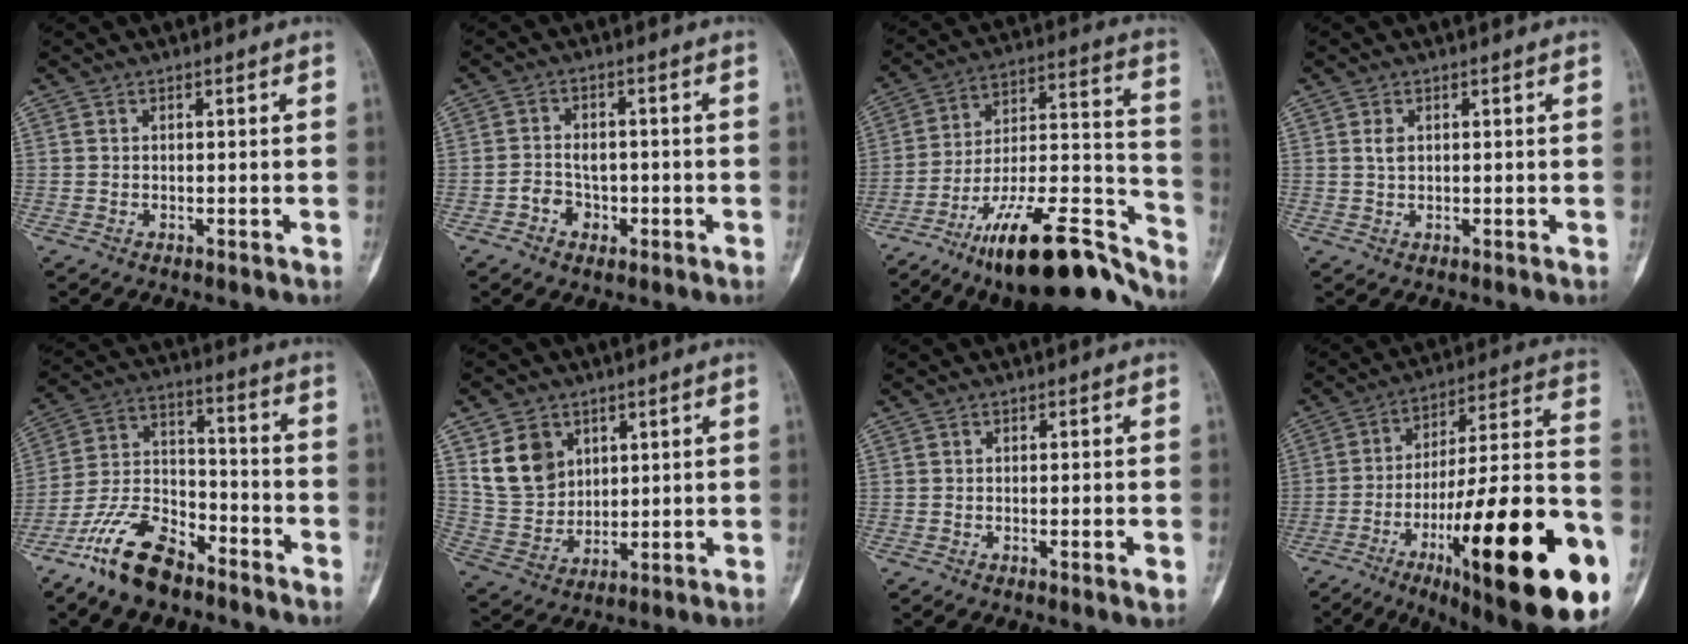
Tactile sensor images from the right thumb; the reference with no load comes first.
{"total": 4.4, "force": [-1.9, 3.5, 2.0], "torque": [-0.013, 0.022, -0.032]}
{"total": 25.3, "force": [-18.0, 7.3, 16.2], "torque": [-0.196, 0.106, -0.298]}
{"total": 1.7, "force": [0.5, 1.1, 1.2], "torque": [-0.023, 0.000, 0.011]}
{"total": 14.0, "force": [-10.0, 6.3, 7.5], "torque": [-0.137, 0.068, -0.196]}
{"total": 10.6, "force": [4.6, 8.2, 4.9], "torque": [-0.071, -0.022, 0.104]}
{"total": 1.9, "force": [-0.5, 0.2, 1.8], "torque": [-0.029, -0.004, -0.008]}
{"total": 33.8, "force": [-13.2, 7.4, 30.2], "torque": [-0.388, 0.055, -0.195]}